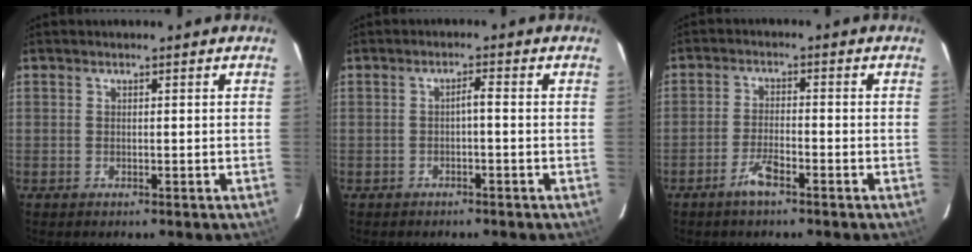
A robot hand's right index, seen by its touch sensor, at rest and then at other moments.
{"total": 1.5, "force": [-0.4, 0.1, 1.5], "torque": [-0.022, 0.004, -0.007]}
{"total": 3.7, "force": [-2.5, 0.5, 2.7], "torque": [-0.053, -0.001, -0.047]}